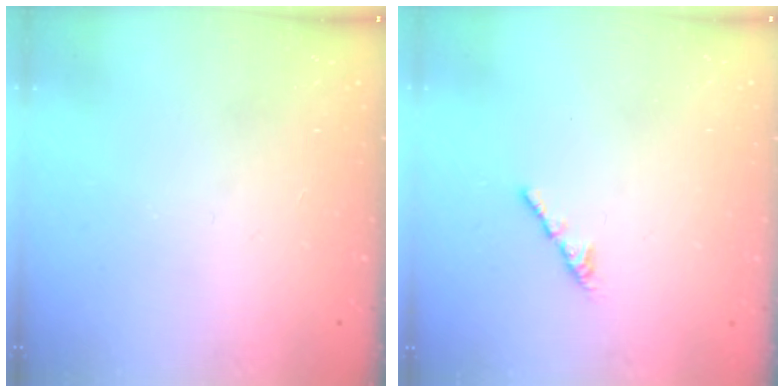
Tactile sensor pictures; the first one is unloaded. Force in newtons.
{"total": 2.1, "press": 2.0, "slide": 0.7}